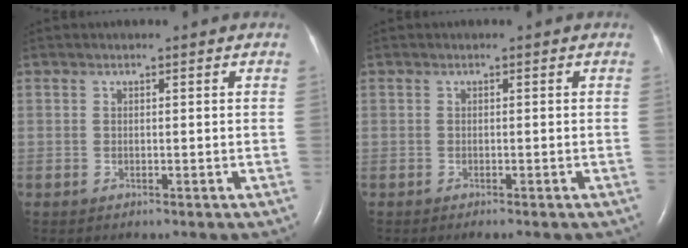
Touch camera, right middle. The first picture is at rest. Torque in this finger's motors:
{"motor_torque": [0.40, -0.26, 0.11, 0.00]}